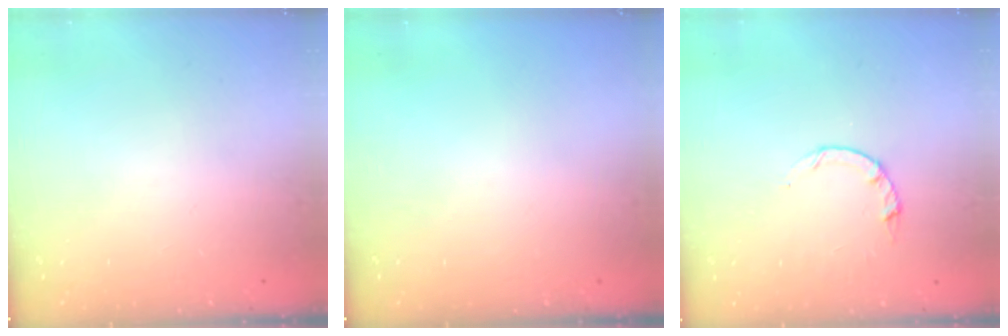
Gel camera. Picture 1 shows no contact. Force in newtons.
{"total": 0.0}
{"total": 2.2, "press": 2.1, "slide": 0.4}